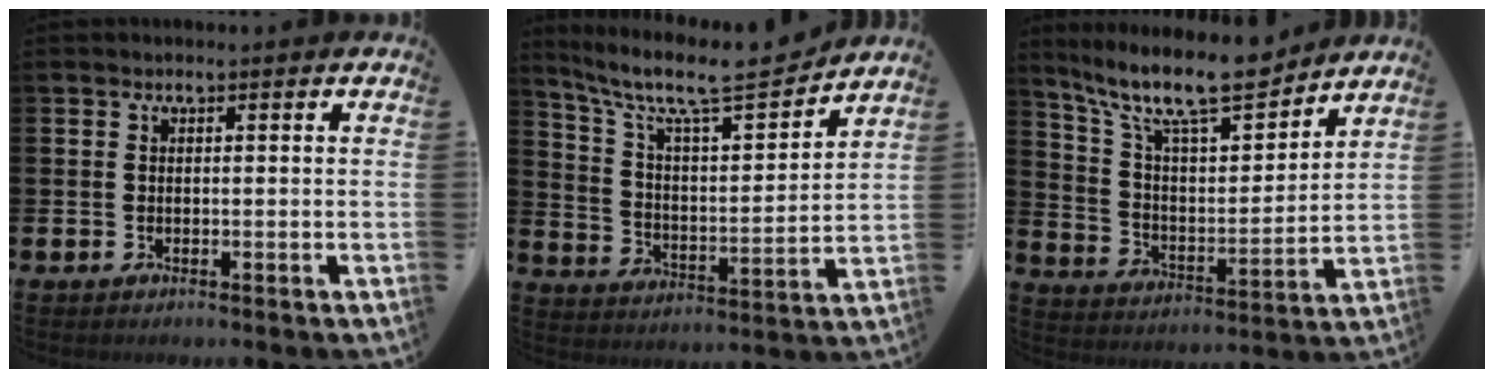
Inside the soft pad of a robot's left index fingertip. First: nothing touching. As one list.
[{"total": 9.7, "force": [8.2, 1.7, 4.8], "torque": [-0.125, -0.059, 0.135]}, {"total": 12.8, "force": [11.0, 2.8, 5.8], "torque": [-0.144, -0.065, 0.193]}]